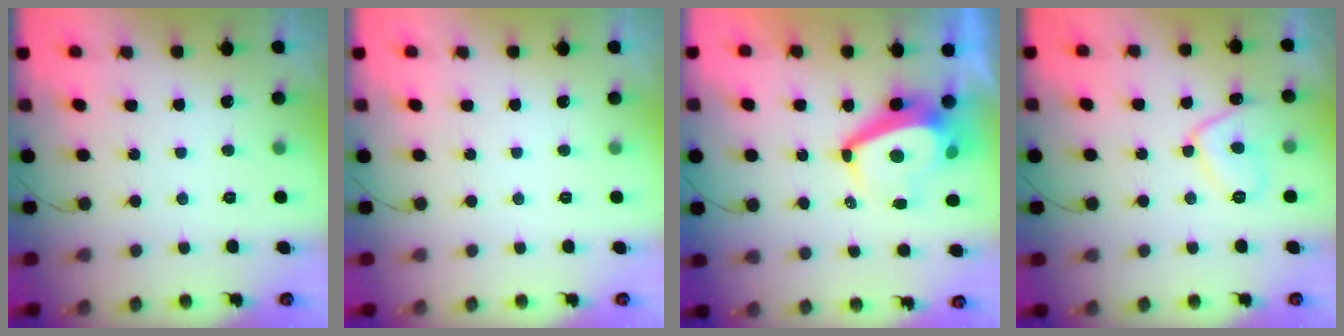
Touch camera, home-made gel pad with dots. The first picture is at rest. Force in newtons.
{"total": 0.0}
{"total": 8.4, "press": 8.4, "slide": 0.9}
{"total": 9.3, "press": 9.3, "slide": 1.2}